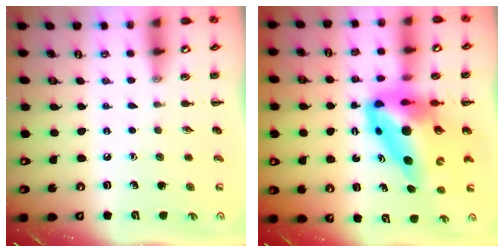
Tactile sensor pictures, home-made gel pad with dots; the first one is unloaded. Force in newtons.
{"total": 15.8, "press": 15.0, "slide": 4.8}